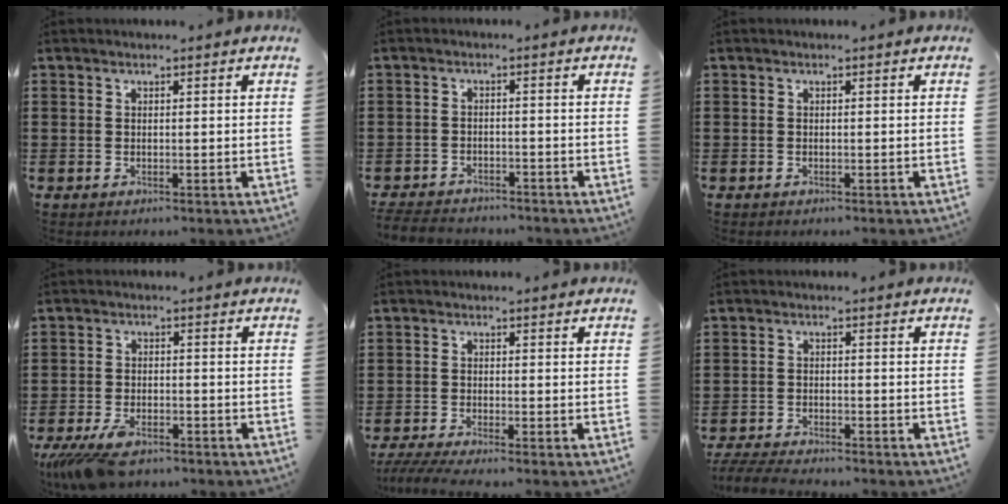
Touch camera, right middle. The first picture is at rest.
{"total": 3.2, "force": [-3.2, 0.5, 0.1], "torque": [-0.014, -0.005, -0.069]}
{"total": 0.0}
{"total": 5.7, "force": [-4.4, 1.8, 3.0], "torque": [-0.082, -0.010, -0.090]}
{"total": 2.7, "force": [-2.4, -0.1, 1.2], "torque": [-0.036, -0.009, -0.051]}
{"total": 4.0, "force": [-3.9, 0.4, 0.8], "torque": [-0.028, -0.006, -0.083]}